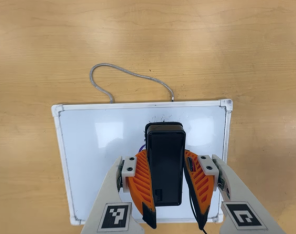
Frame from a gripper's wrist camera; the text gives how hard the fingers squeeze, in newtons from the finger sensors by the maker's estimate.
{"total": 6.1, "left": 5.2, "right": 7.0}